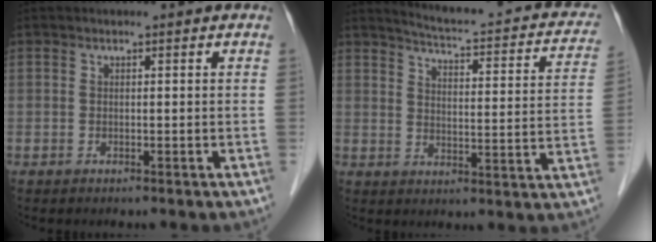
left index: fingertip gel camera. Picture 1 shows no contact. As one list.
[{"total": 17.2, "force": [14.7, 3.9, 8.1], "torque": [-0.099, -0.009, 0.166]}]